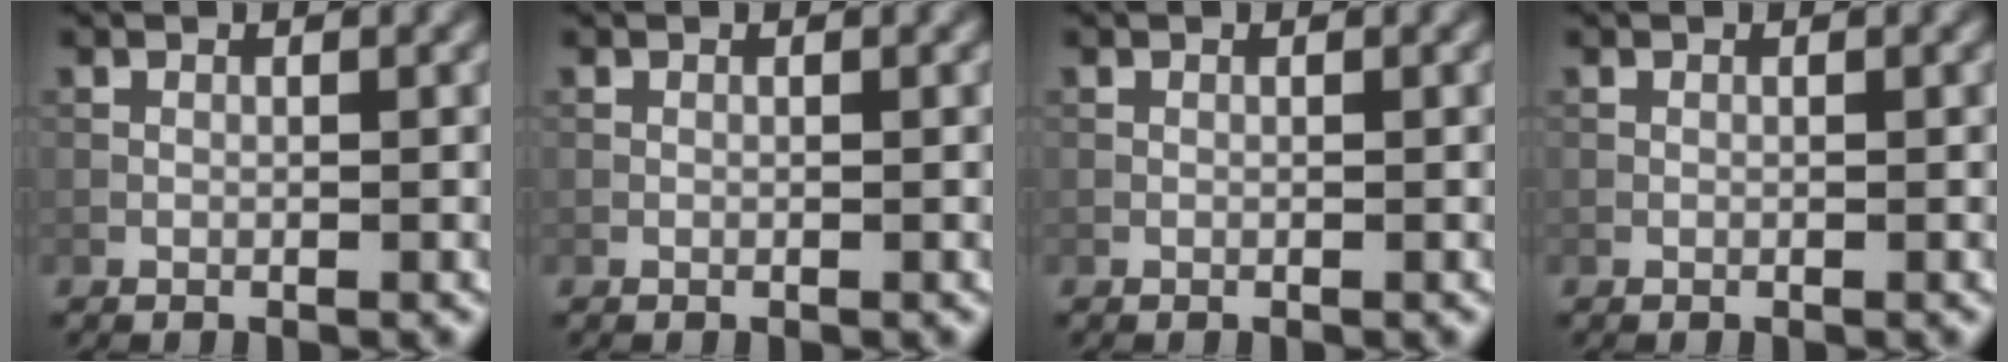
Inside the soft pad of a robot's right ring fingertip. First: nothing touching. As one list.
[{"total": 0.0}, {"total": 0.0}, {"total": 0.0}]